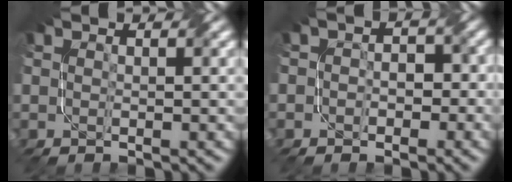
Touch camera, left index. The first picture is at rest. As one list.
[{"total": 2.3, "force": [-0.4, 1.9, 1.3], "torque": [0.002, 0.002, -0.015]}]